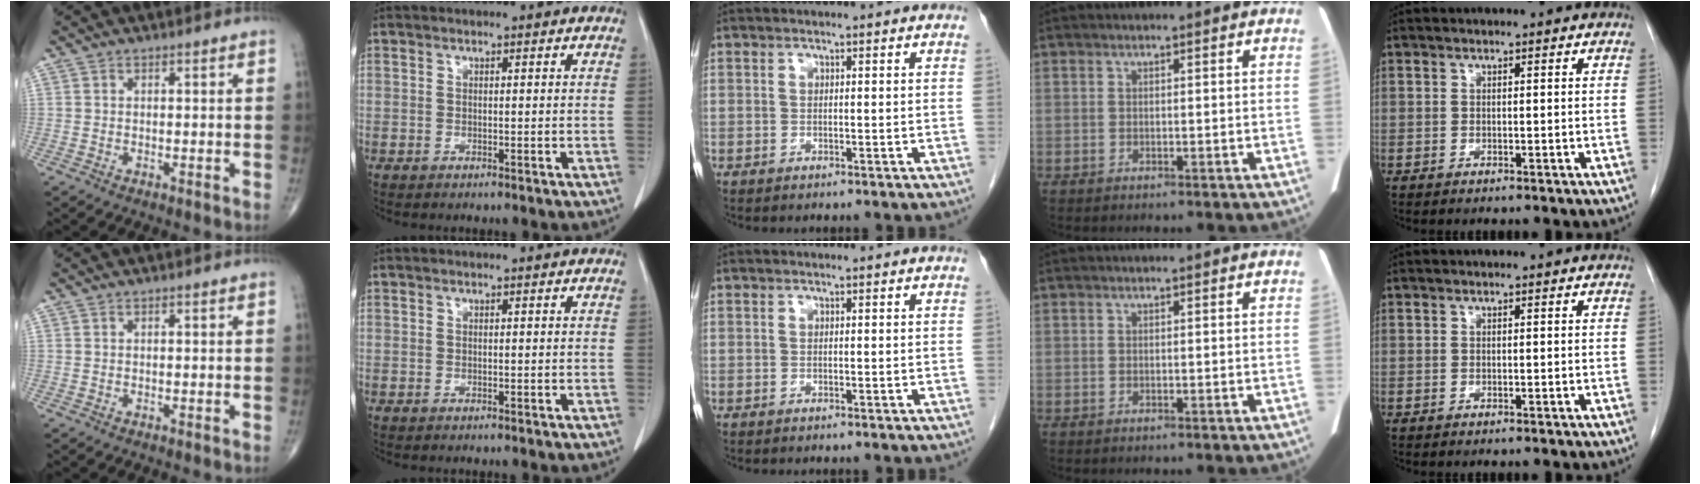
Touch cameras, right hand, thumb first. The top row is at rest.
{}